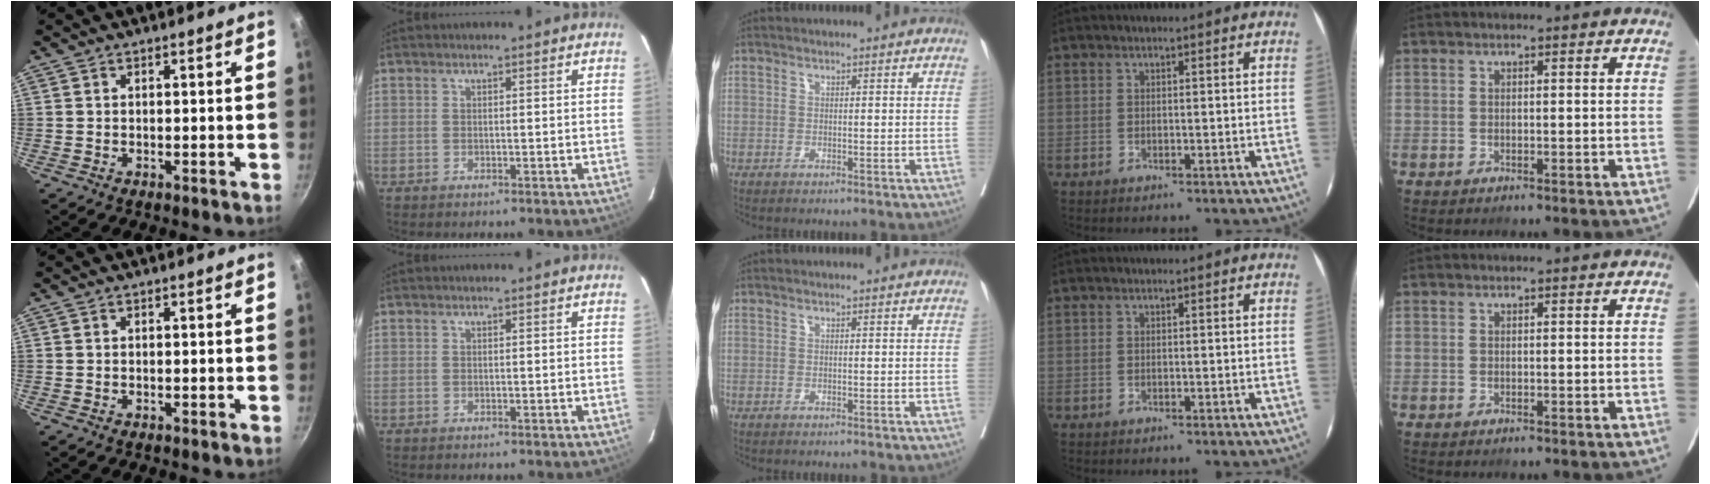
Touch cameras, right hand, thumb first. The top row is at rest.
{}